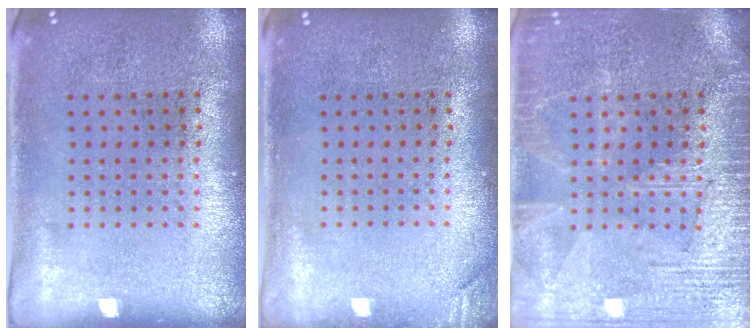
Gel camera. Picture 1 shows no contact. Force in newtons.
{"total": 1.1, "press": 1.1, "slide": 0.3}
{"total": 4.3, "press": 4.2, "slide": 0.5}